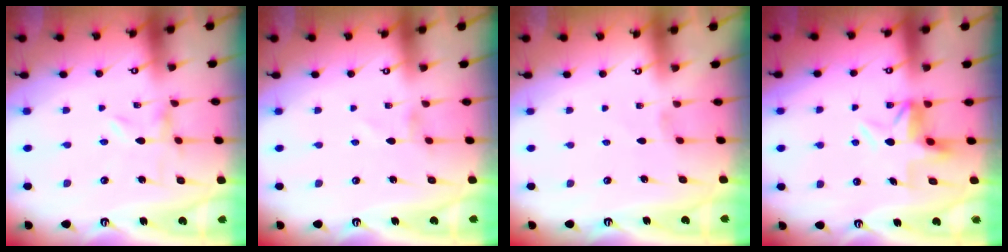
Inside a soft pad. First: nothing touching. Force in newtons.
{"total": 0.6, "press": 0.5, "slide": 0.3}
{"total": 1.3, "press": 1.2, "slide": 0.3}
{"total": 6.6, "press": 6.6, "slide": 0.2}